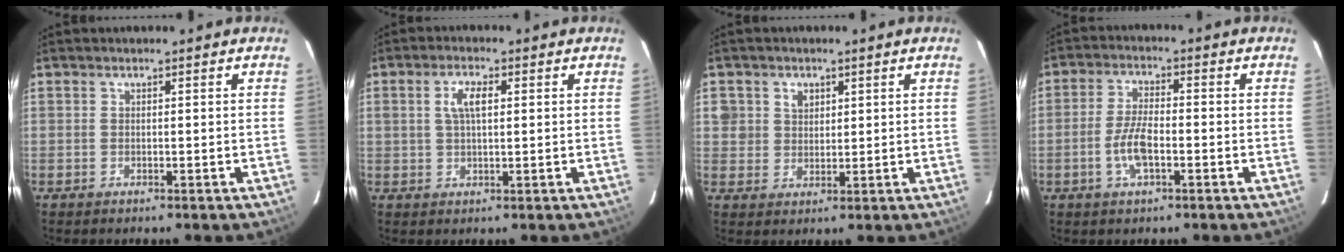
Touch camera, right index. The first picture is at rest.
{"total": 4.2, "force": [1.0, 1.7, 3.7], "torque": [-0.070, 0.008, 0.019]}
{"total": 4.2, "force": [1.3, 3.8, 0.9], "torque": [-0.006, 0.017, 0.027]}
{"total": 6.3, "force": [-2.3, 2.2, 5.5], "torque": [-0.117, 0.002, -0.045]}